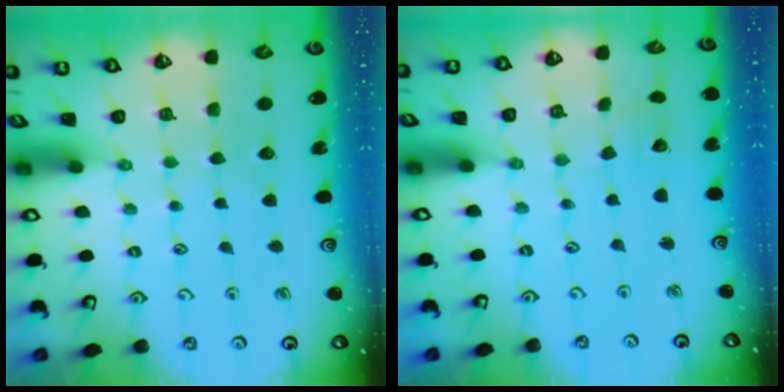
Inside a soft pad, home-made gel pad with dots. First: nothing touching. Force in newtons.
{"total": 2.0, "press": 2.0, "slide": 0.2}